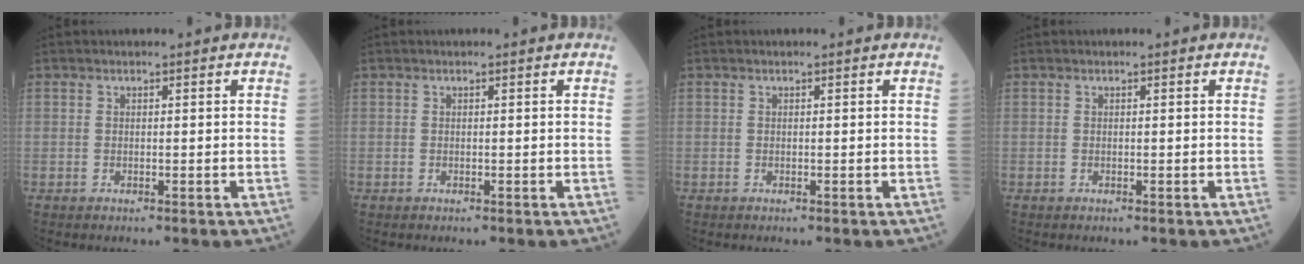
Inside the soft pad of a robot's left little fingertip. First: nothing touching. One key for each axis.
{"total": 0.0}
{"total": 0.0}
{"total": 0.0}